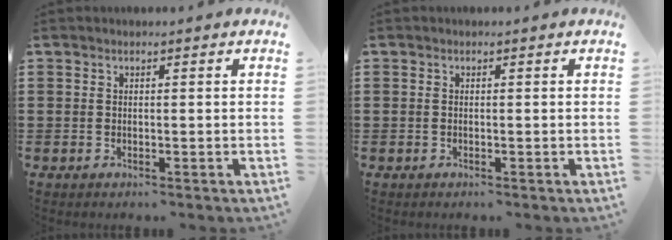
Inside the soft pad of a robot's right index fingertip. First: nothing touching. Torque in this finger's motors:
{"motor_torque": [-1.04, 1.10, 0.02, 0.01]}